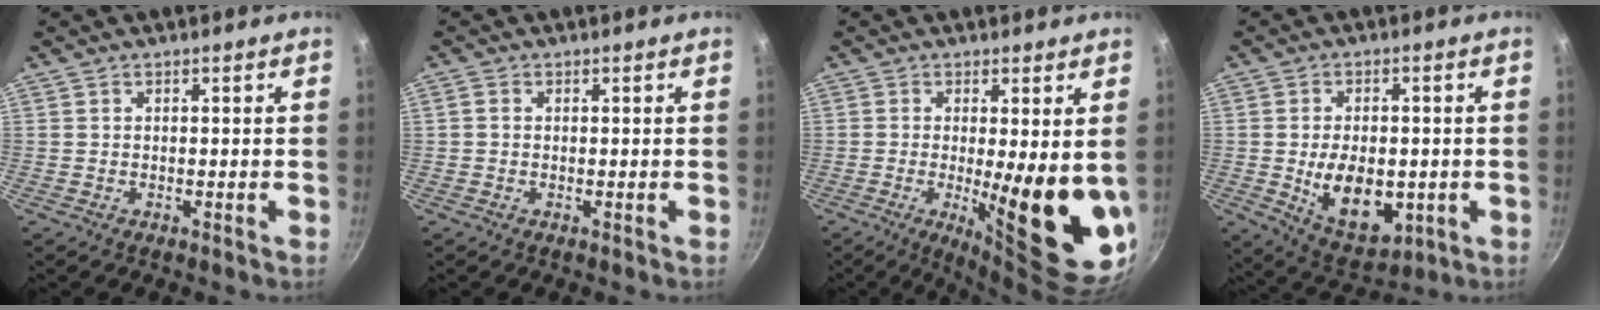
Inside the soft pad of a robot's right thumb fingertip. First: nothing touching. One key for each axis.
{"total": 1.0, "fx": 0.0, "fy": 0.8, "fz": 0.5, "tx": -0.010, "ty": 0.005, "tz": -0.001}
{"total": 15.2, "fx": -0.9, "fy": 3.8, "fz": 14.7, "tx": -0.185, "ty": -0.033, "tz": -0.003}
{"total": 12.8, "fx": -2.0, "fy": 7.9, "fz": 9.9, "tx": -0.131, "ty": -0.009, "tz": -0.014}